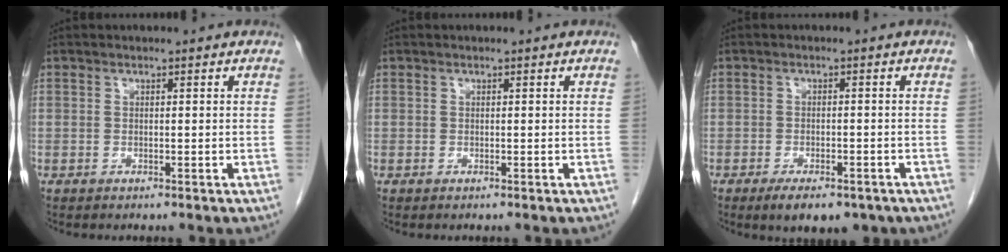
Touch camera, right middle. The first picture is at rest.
{"total": 0.0}
{"total": 7.5, "force": [-5.3, 3.0, 4.4], "torque": [-0.056, -0.003, -0.074]}